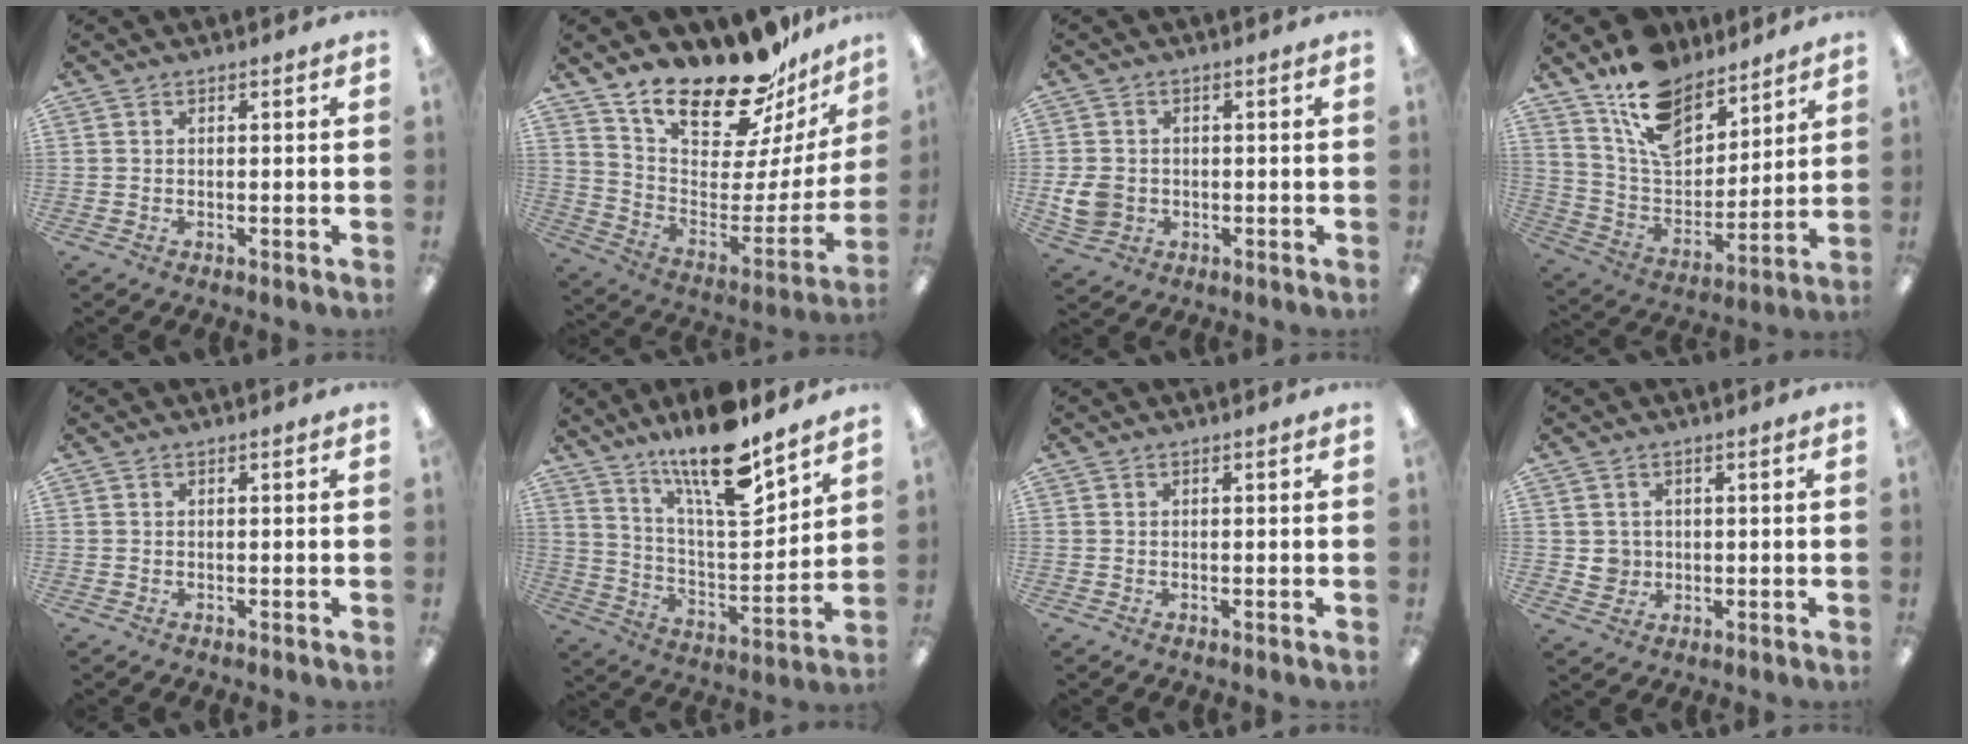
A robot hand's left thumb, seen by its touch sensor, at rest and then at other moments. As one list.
[{"total": 21.9, "force": [18.5, 6.5, 9.8], "torque": [-0.156, -0.143, 0.319]}, {"total": 5.9, "force": [-0.4, 5.1, 2.9], "torque": [-0.065, 0.005, -0.007]}, {"total": 15.7, "force": [11.8, 8.2, 6.5], "torque": [-0.133, -0.069, 0.221]}, {"total": 0.0}, {"total": 17.8, "force": [13.7, 4.2, 10.6], "torque": [-0.185, -0.095, 0.228]}, {"total": 0.0}, {"total": 3.5, "force": [0.6, 3.4, 0.5], "torque": [-0.007, 0.003, 0.011]}]